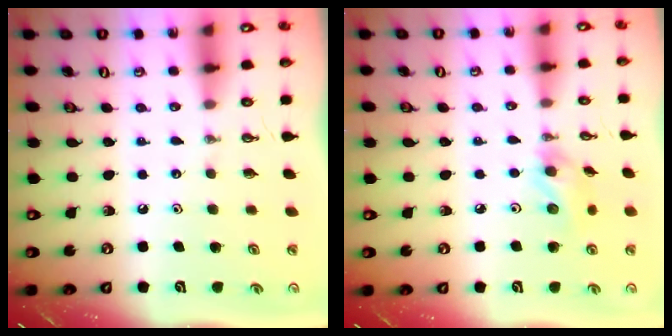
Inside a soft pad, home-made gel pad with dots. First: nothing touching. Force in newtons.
{"total": 9.4, "press": 9.3, "slide": 1.1}